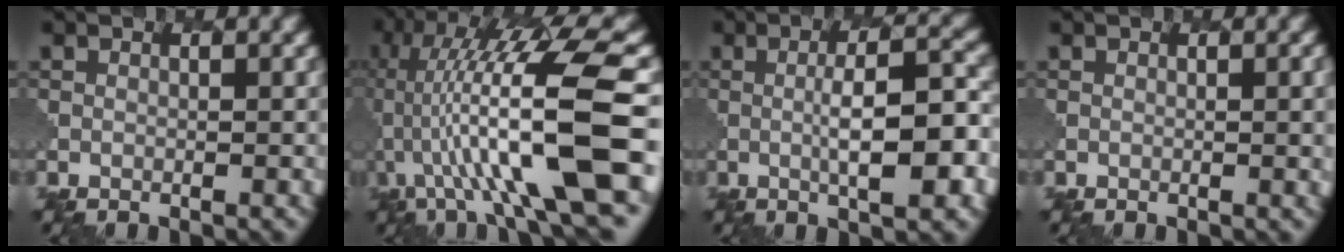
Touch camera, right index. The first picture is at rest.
{"total": 13.7, "force": [-0.2, 2.4, 13.5], "torque": [-0.238, 0.031, 0.001]}
{"total": 6.6, "force": [0.0, 1.5, 6.5], "torque": [-0.104, 0.003, -0.003]}
{"total": 2.1, "force": [0.3, 0.6, 2.0], "torque": [-0.018, 0.004, 0.001]}